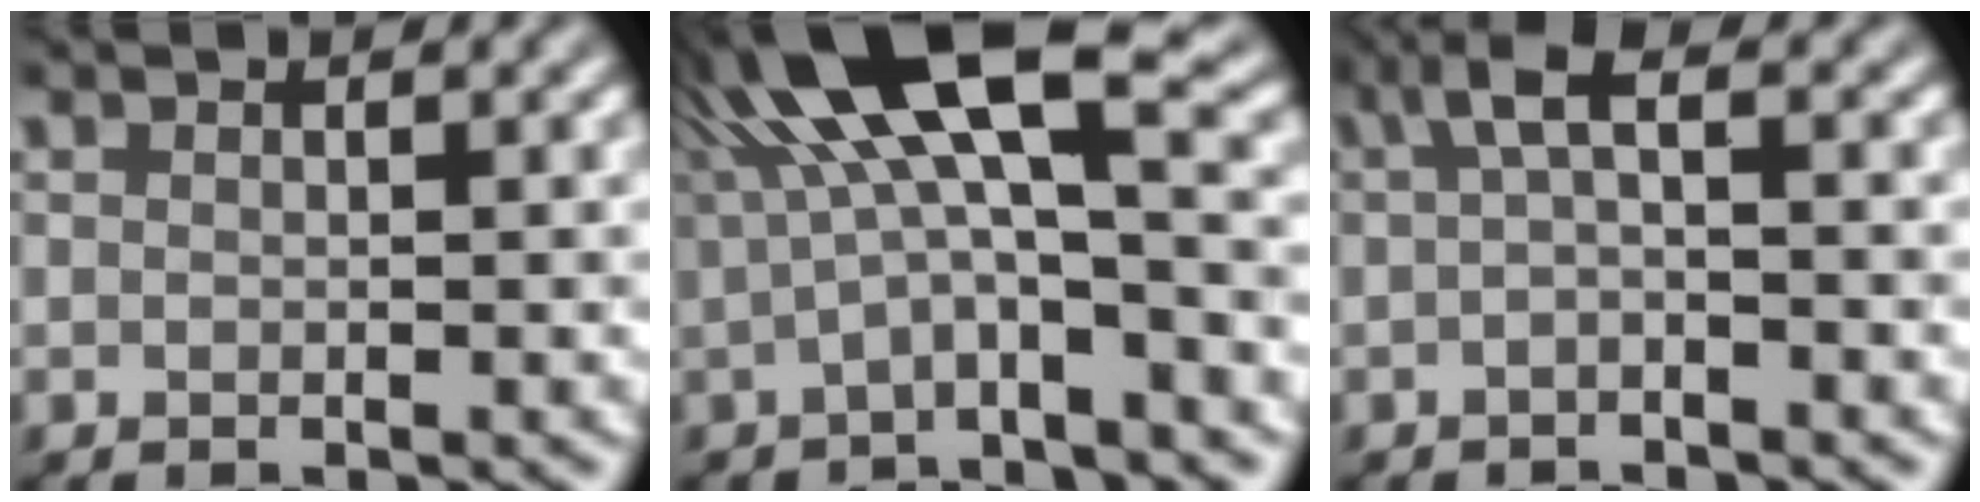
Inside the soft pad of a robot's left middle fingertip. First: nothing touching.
{"total": 10.7, "force": [1.7, 2.9, 10.1], "torque": [-0.174, 0.024, 0.020]}
{"total": 2.3, "force": [0.1, 0.6, 2.3], "torque": [-0.043, 0.007, -0.003]}